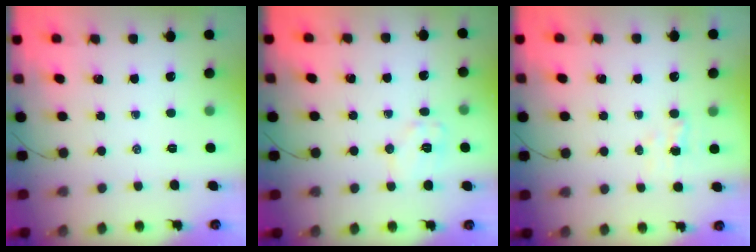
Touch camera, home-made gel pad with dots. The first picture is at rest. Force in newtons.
{"total": 7.6, "press": 7.6, "slide": 0.6}
{"total": 3.4, "press": 3.3, "slide": 0.9}